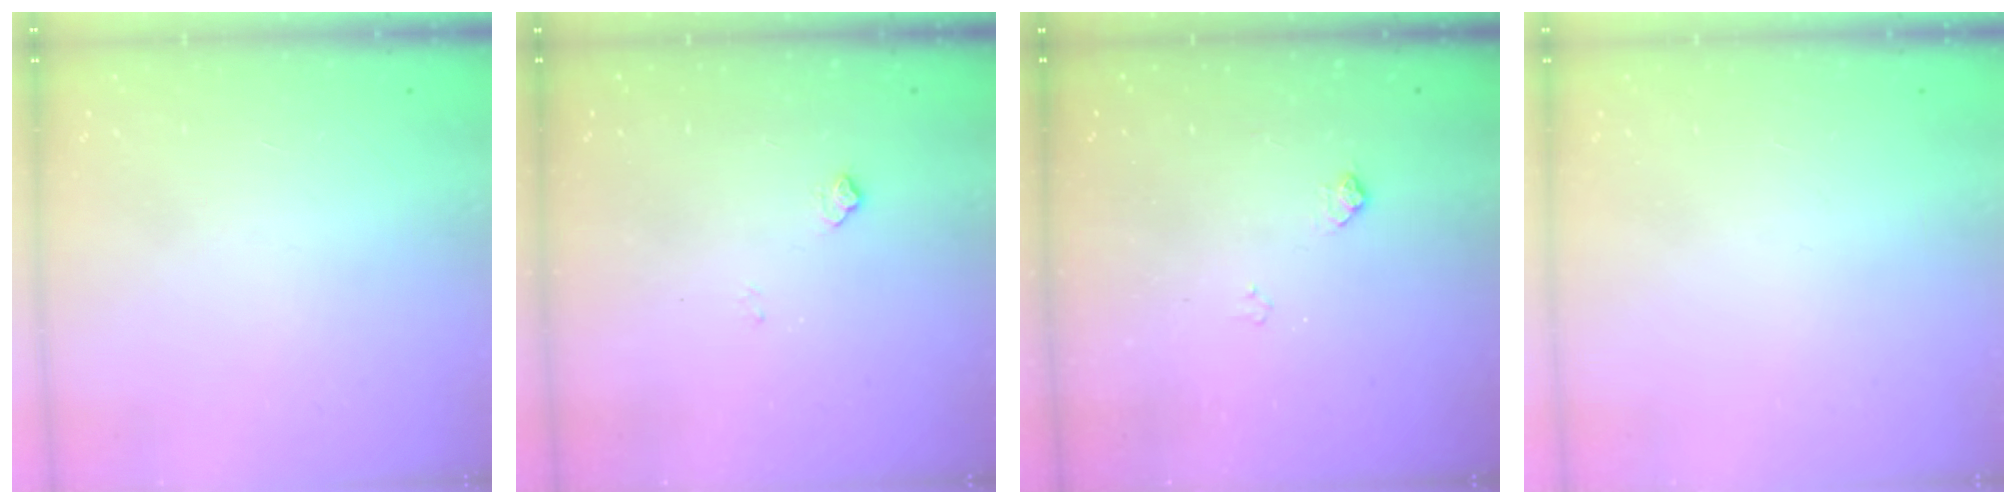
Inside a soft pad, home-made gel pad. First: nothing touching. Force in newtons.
{"total": 5.0, "press": 5.0, "slide": 0.7}
{"total": 5.0, "press": 5.0, "slide": 0.7}
{"total": 0.0}